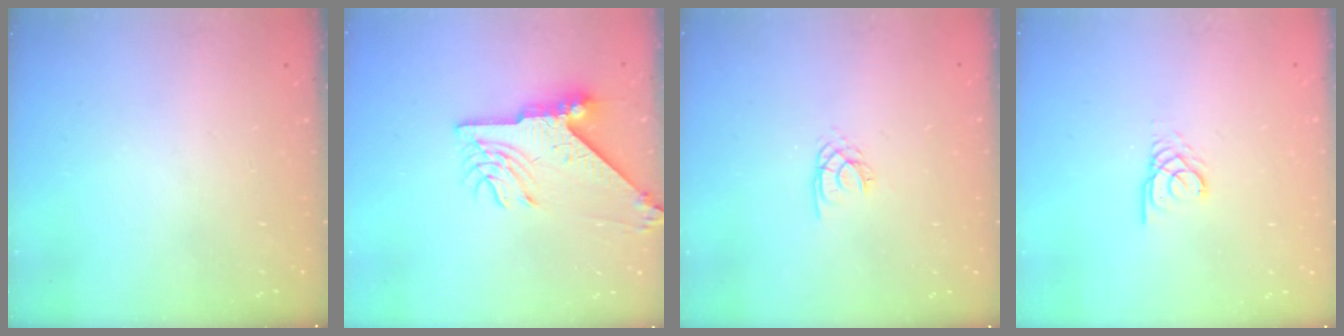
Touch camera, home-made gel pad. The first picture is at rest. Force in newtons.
{"total": 10.4, "press": 10.3, "slide": 1.3}
{"total": 2.0, "press": 1.9, "slide": 0.4}
{"total": 2.6, "press": 2.6, "slide": 0.1}